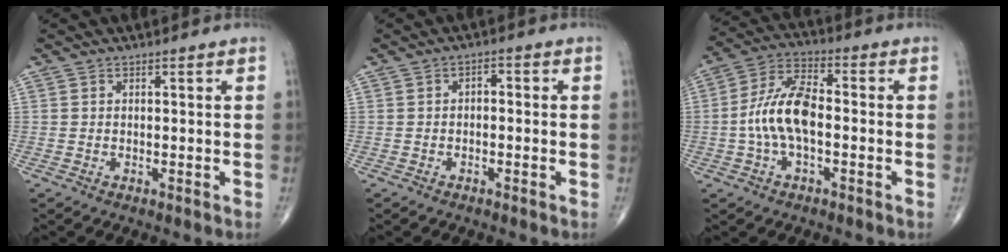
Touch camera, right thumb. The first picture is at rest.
{"total": 1.7, "force": [-0.3, 1.1, 1.2], "torque": [-0.006, 0.013, -0.012]}
{"total": 11.0, "force": [-1.4, 5.3, 9.6], "torque": [-0.198, 0.034, -0.032]}